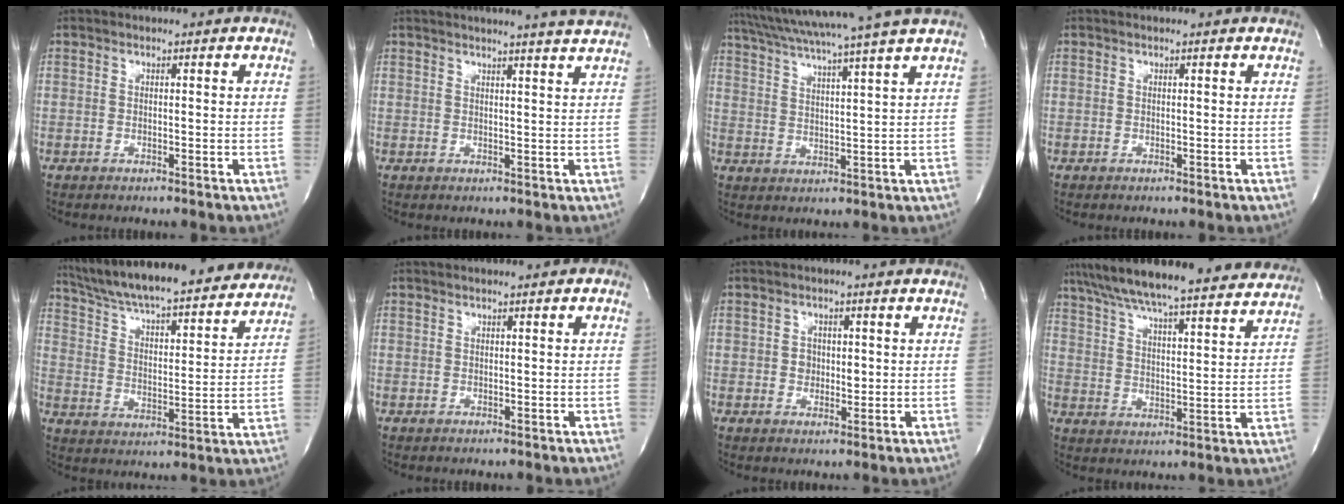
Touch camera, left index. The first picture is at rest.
{"total": 8.1, "force": [7.4, -1.4, 3.1], "torque": [-0.045, -0.003, 0.077]}
{"total": 15.1, "force": [12.8, -2.2, 7.6], "torque": [-0.136, -0.007, 0.188]}
{"total": 0.6, "force": [0.6, 0.0, 0.2], "torque": [-0.005, 0.004, 0.007]}
{"total": 25.8, "force": [23.3, 4.1, 10.2], "torque": [-0.173, -0.009, 0.326]}
{"total": 0.9, "force": [0.3, 0.2, 0.8], "torque": [-0.011, 0.008, 0.004]}
{"total": 2.5, "force": [0.1, 2.1, 1.4], "torque": [-0.019, 0.002, 0.004]}
{"total": 24.0, "force": [21.1, 3.0, 11.0], "torque": [-0.183, 0.021, 0.294]}